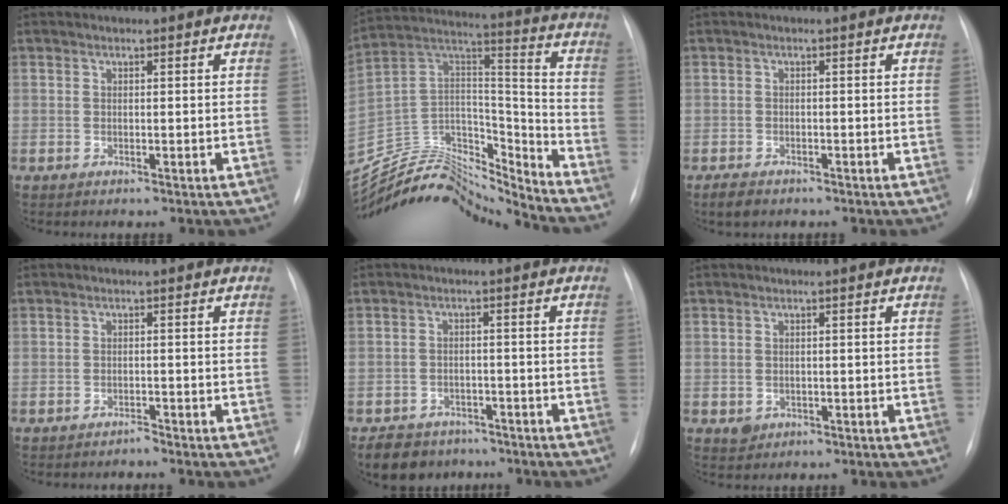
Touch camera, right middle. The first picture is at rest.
{"total": 21.6, "force": [-20.9, 3.1, 4.4], "torque": [-0.080, 0.052, -0.354]}
{"total": 2.3, "force": [-1.7, 1.1, 1.0], "torque": [-0.022, -0.002, -0.022]}
{"total": 0.9, "force": [-0.8, -0.1, -0.2], "torque": [0.004, -0.005, -0.011]}
{"total": 6.8, "force": [-5.3, 4.1, 1.1], "torque": [-0.017, 0.005, -0.080]}
{"total": 1.6, "force": [-0.5, 1.4, 0.5], "torque": [-0.006, 0.002, -0.001]}